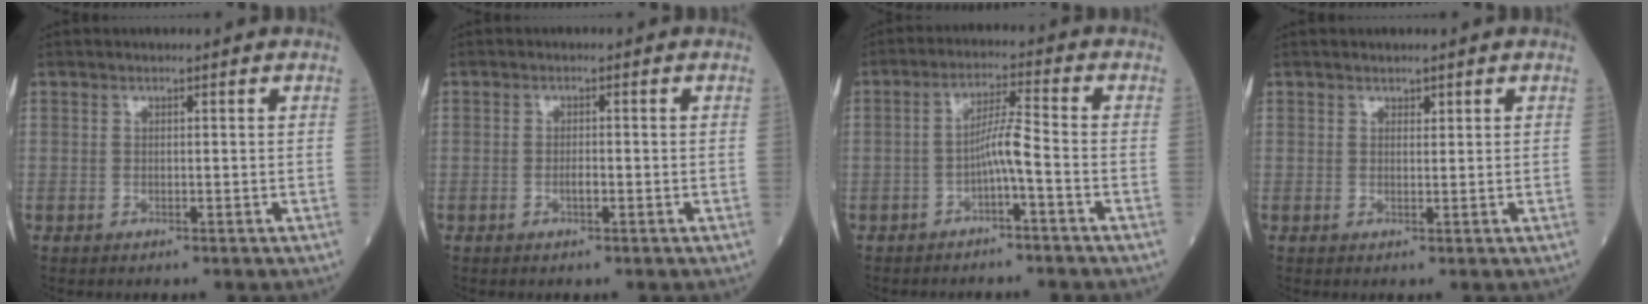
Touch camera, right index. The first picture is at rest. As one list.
[{"total": 1.1, "force": [-0.4, 0.3, 1.0], "torque": [-0.019, 0.001, -0.008]}, {"total": 4.4, "force": [-1.8, -0.2, 4.0], "torque": [-0.075, 0.012, -0.031]}, {"total": 1.0, "force": [0.8, 0.5, 0.4], "torque": [-0.006, 0.001, 0.014]}]